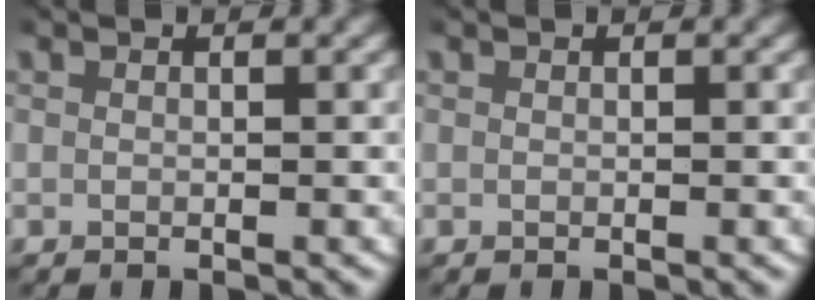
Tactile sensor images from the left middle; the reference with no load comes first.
{"total": 0.0}